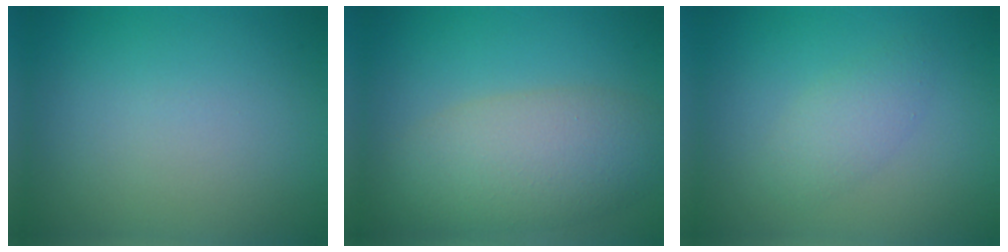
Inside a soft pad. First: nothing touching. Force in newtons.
{"total": 6.8, "press": 6.8, "slide": 0.2}
{"total": 2.1, "press": 2.1, "slide": 0.0}